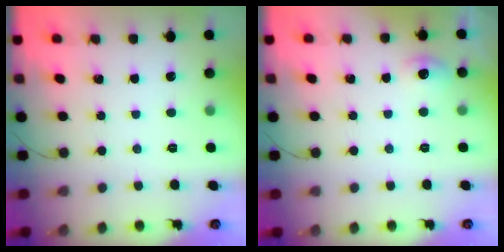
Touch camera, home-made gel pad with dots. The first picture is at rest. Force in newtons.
{"total": 5.1, "press": 4.7, "slide": 1.8}